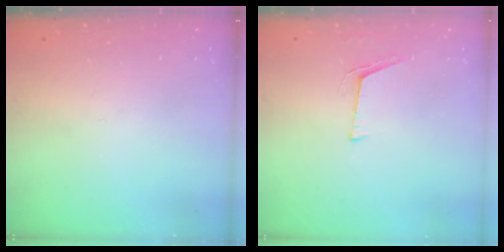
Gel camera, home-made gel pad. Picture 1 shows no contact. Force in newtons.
{"total": 4.2, "press": 3.5, "slide": 2.3}